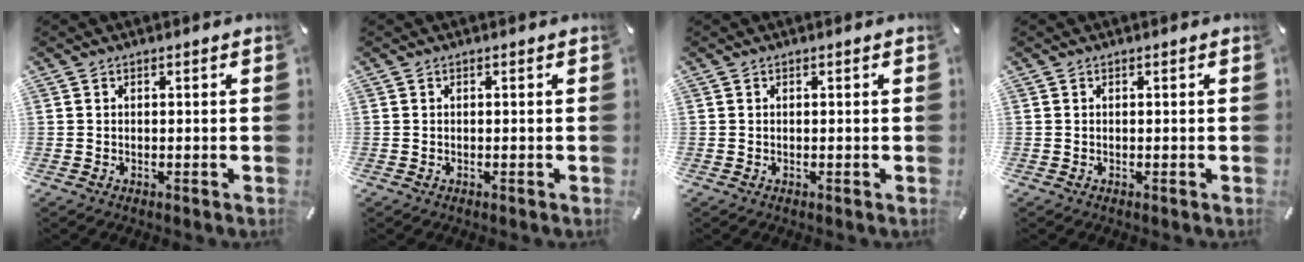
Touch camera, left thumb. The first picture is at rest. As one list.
[{"total": 0.0}, {"total": 0.0}, {"total": 0.0}]